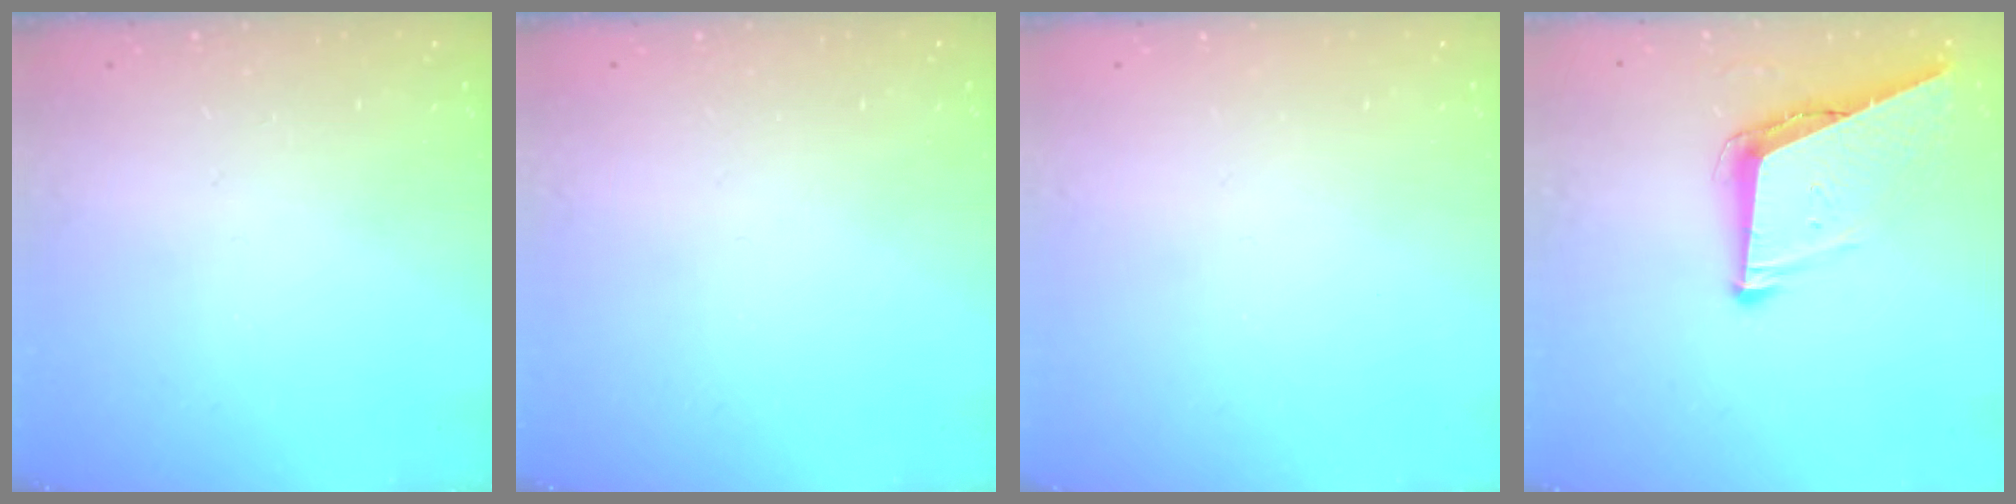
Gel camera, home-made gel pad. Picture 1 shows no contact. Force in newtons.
{"total": 0.0}
{"total": 0.0}
{"total": 7.8, "press": 7.8, "slide": 0.9}